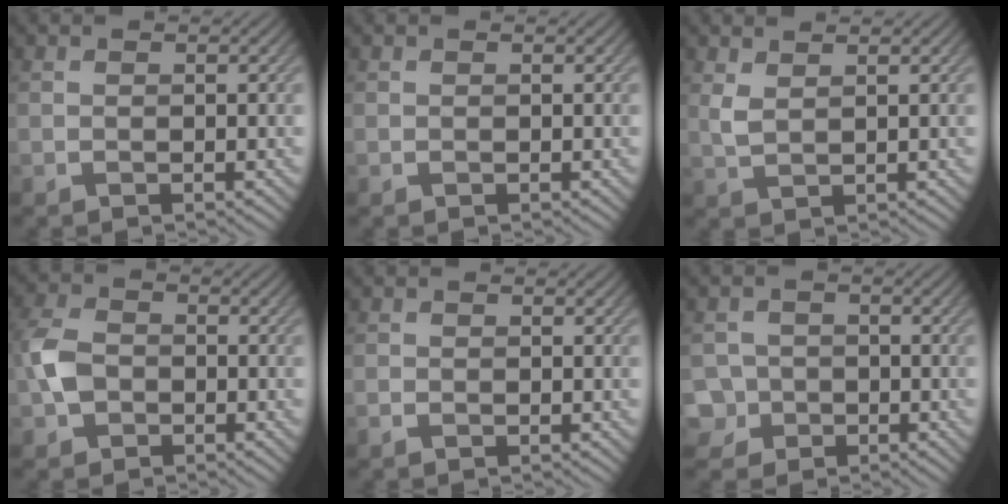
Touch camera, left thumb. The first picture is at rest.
{"total": 0.0}
{"total": 2.0, "force": [1.4, 0.5, 1.3], "torque": [-0.040, 0.000, 0.030]}
{"total": 4.5, "force": [-1.2, 3.4, 2.6], "torque": [-0.071, 0.000, -0.033]}
{"total": 0.7, "force": [-0.5, 0.5, 0.2], "torque": [-0.008, -0.003, -0.012]}
{"total": 4.3, "force": [-1.7, 3.9, 0.8], "torque": [-0.018, -0.001, -0.047]}